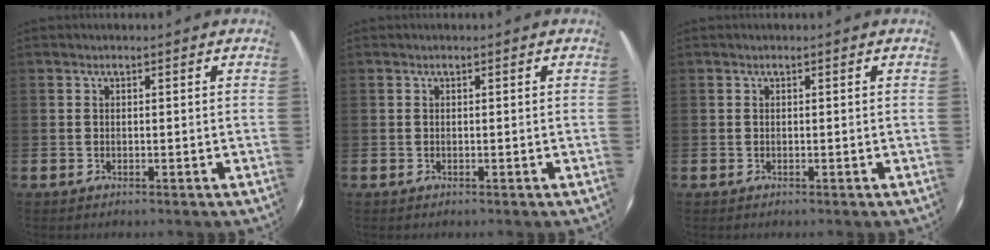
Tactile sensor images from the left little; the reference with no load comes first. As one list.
[{"total": 0.0}, {"total": 0.0}]